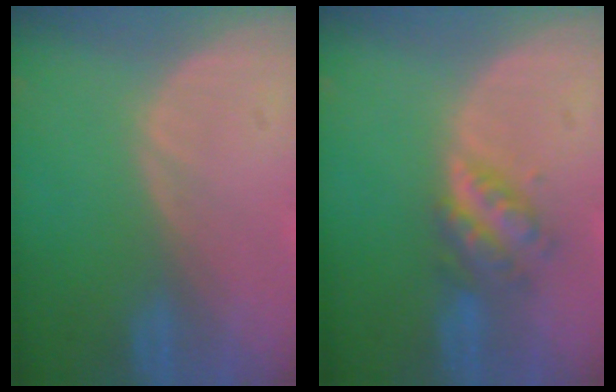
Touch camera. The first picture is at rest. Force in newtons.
{"total": 4.7, "press": 4.6, "slide": 1.2}